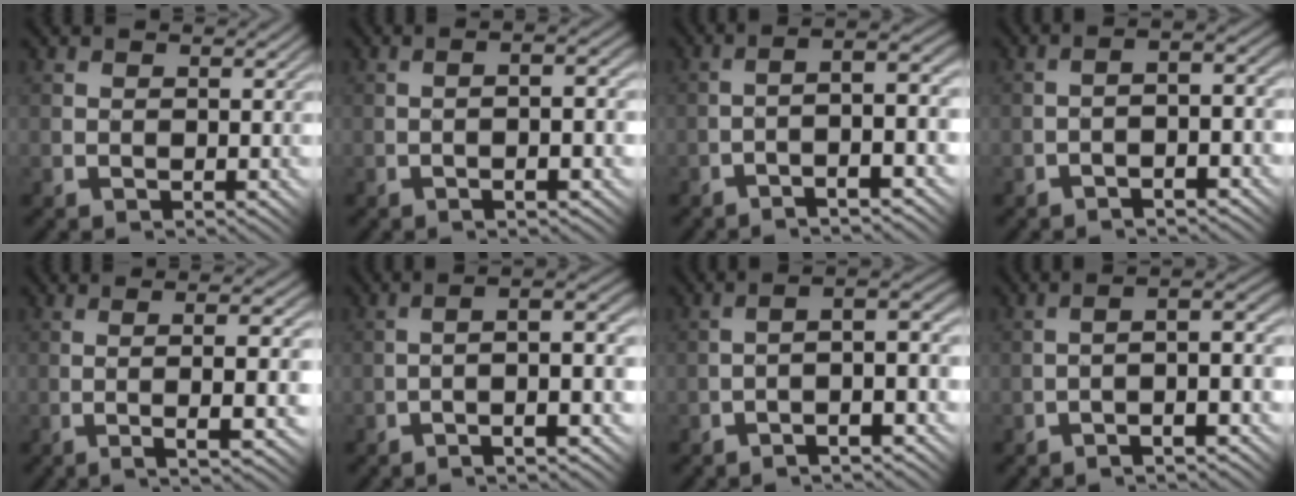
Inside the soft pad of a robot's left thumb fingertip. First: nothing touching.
{"total": 6.1, "force": [-1.0, 1.1, 5.9], "torque": [-0.082, 0.003, -0.011]}
{"total": 7.4, "force": [-2.4, 0.9, 7.0], "torque": [-0.096, 0.028, -0.044]}
{"total": 4.3, "force": [-1.6, 1.0, 3.9], "torque": [-0.060, 0.010, -0.029]}
{"total": 8.3, "force": [-1.0, 0.8, 8.2], "torque": [-0.109, 0.017, -0.011]}
{"total": 7.1, "force": [-2.0, 1.0, 6.8], "torque": [-0.096, 0.023, -0.035]}
{"total": 4.9, "force": [-2.0, 0.6, 4.5], "torque": [-0.061, 0.021, -0.043]}
{"total": 4.7, "force": [-1.9, 0.5, 4.3], "torque": [-0.061, 0.019, -0.037]}